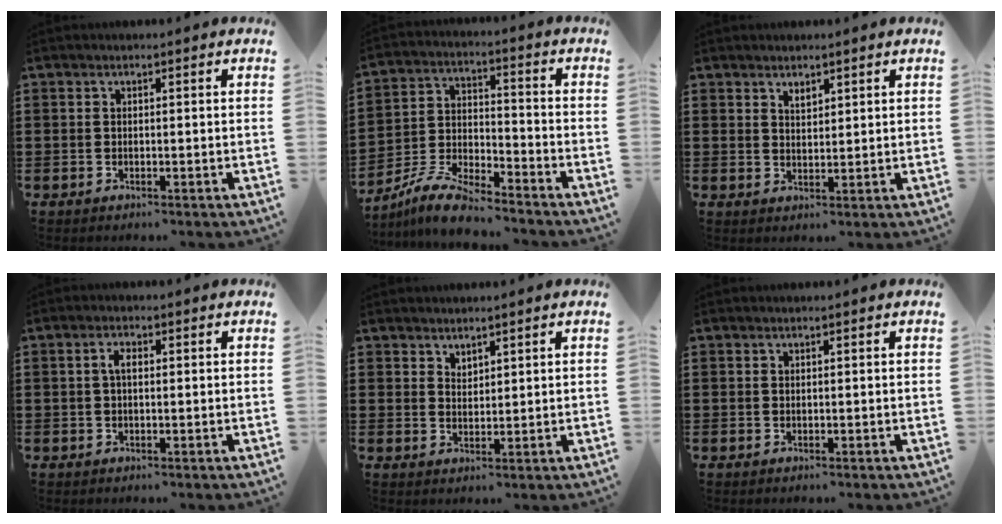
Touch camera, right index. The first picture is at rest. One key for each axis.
{"total": 7.7, "fx": -7.0, "fy": 1.3, "fz": 2.9, "tx": -0.073, "ty": 0.009, "tz": -0.141}
{"total": 1.8, "fx": 1.5, "fy": 0.9, "fz": 0.5, "tx": -0.012, "ty": 0.003, "tz": 0.028}
{"total": 2.0, "fx": 0.2, "fy": 0.9, "fz": 1.8, "tx": -0.037, "ty": 0.005, "tz": 0.001}
{"total": 1.9, "fx": 1.7, "fy": 0.8, "fz": -0.1, "tx": -0.002, "ty": 0.003, "tz": 0.035}
{"total": 0.0}